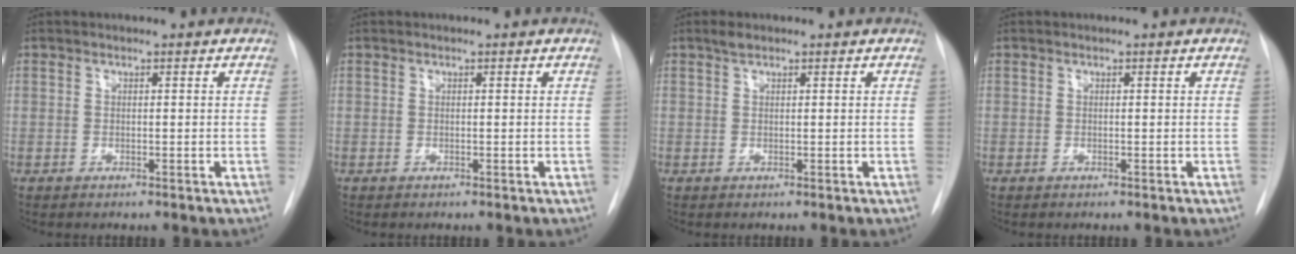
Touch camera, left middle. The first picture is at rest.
{"total": 0.0}
{"total": 1.1, "force": [0.8, 0.3, 0.6], "torque": [-0.016, 0.007, 0.018]}
{"total": 0.0}